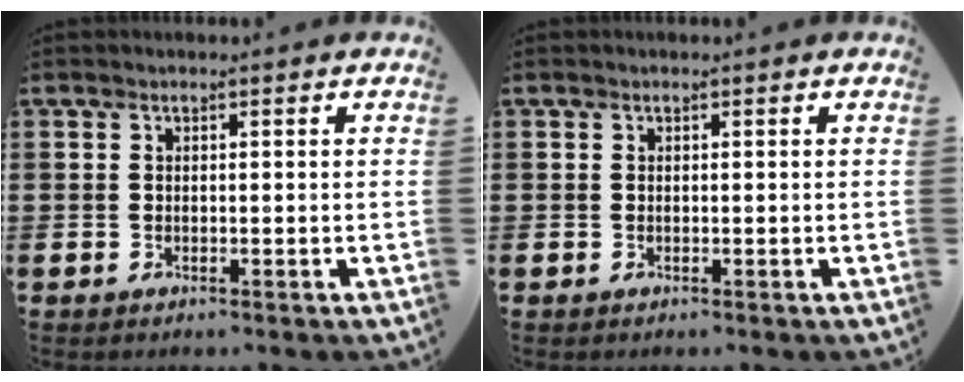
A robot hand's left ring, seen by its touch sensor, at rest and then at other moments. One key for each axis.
{"total": 0.0}